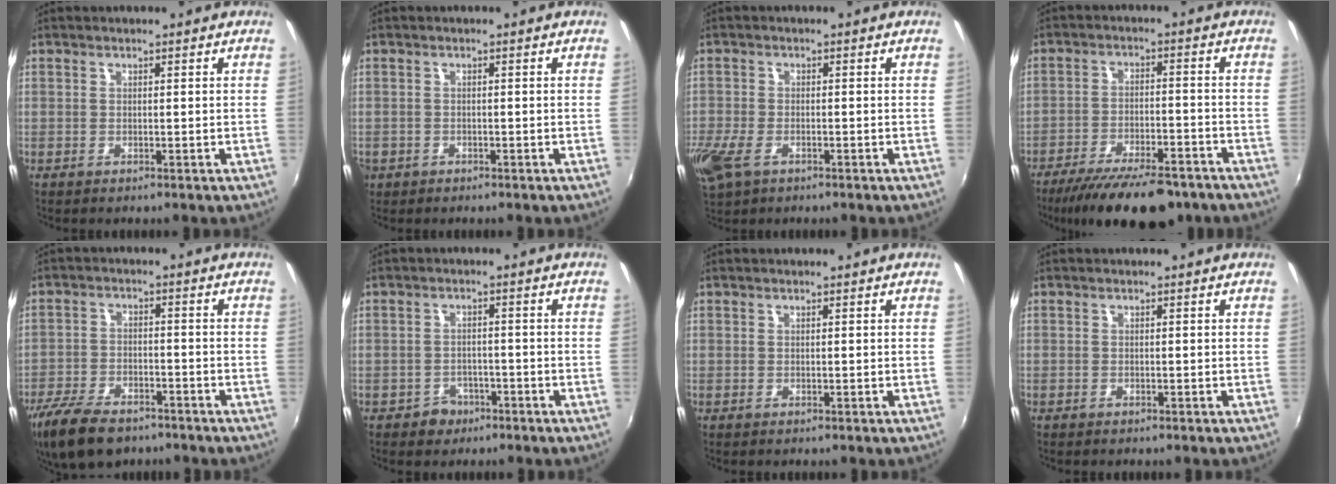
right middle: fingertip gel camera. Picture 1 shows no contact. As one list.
[{"total": 2.6, "force": [-1.1, 2.2, 0.8], "torque": [-0.021, -0.004, -0.018]}, {"total": 8.4, "force": [-4.4, 4.7, 5.4], "torque": [-0.139, -0.025, -0.084]}, {"total": 17.2, "force": [-13.6, 5.0, 9.2], "torque": [-0.177, -0.034, -0.203]}, {"total": 12.7, "force": [-9.4, 5.5, 6.5], "torque": [-0.159, -0.026, -0.169]}, {"total": 4.0, "force": [-2.5, 3.1, 0.4], "torque": [-0.021, 0.007, -0.035]}, {"total": 0.0}, {"total": 0.5, "force": [-0.4, 0.3, 0.0], "torque": [-0.003, 0.002, -0.008]}]